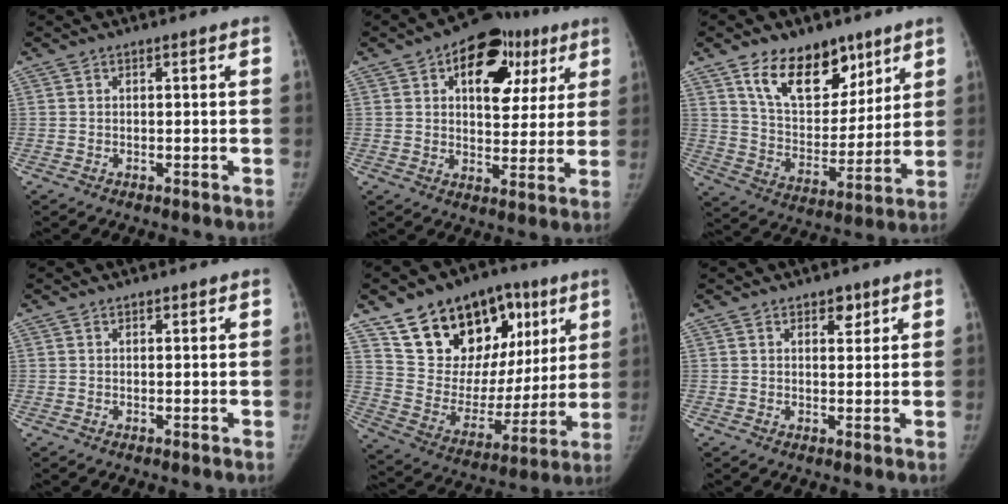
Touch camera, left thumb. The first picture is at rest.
{"total": 17.0, "force": [7.5, 10.4, 11.2], "torque": [-0.094, -0.002, 0.103]}
{"total": 17.0, "force": [10.5, 9.9, 8.9], "torque": [-0.088, -0.064, 0.185]}
{"total": 0.6, "force": [0.4, 0.4, 0.1], "torque": [0.004, -0.002, 0.005]}
{"total": 25.3, "force": [12.7, 16.0, 14.8], "torque": [-0.178, -0.006, 0.220]}
{"total": 2.9, "force": [1.8, 1.7, 1.5], "torque": [-0.001, -0.009, 0.026]}